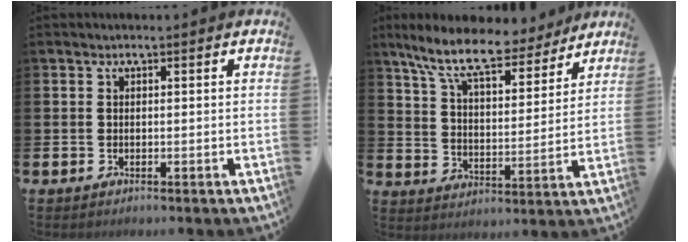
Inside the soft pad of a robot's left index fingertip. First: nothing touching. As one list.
[{"total": 11.0, "force": [9.3, 2.9, 5.1], "torque": [-0.130, -0.046, 0.163]}]